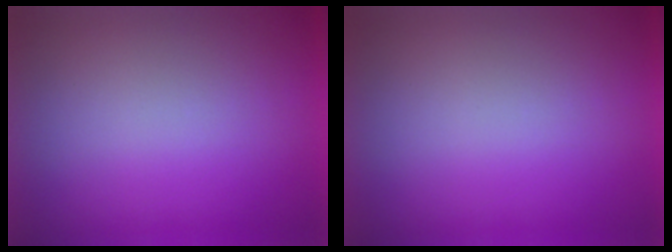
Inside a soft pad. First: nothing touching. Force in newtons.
{"total": 0.0}